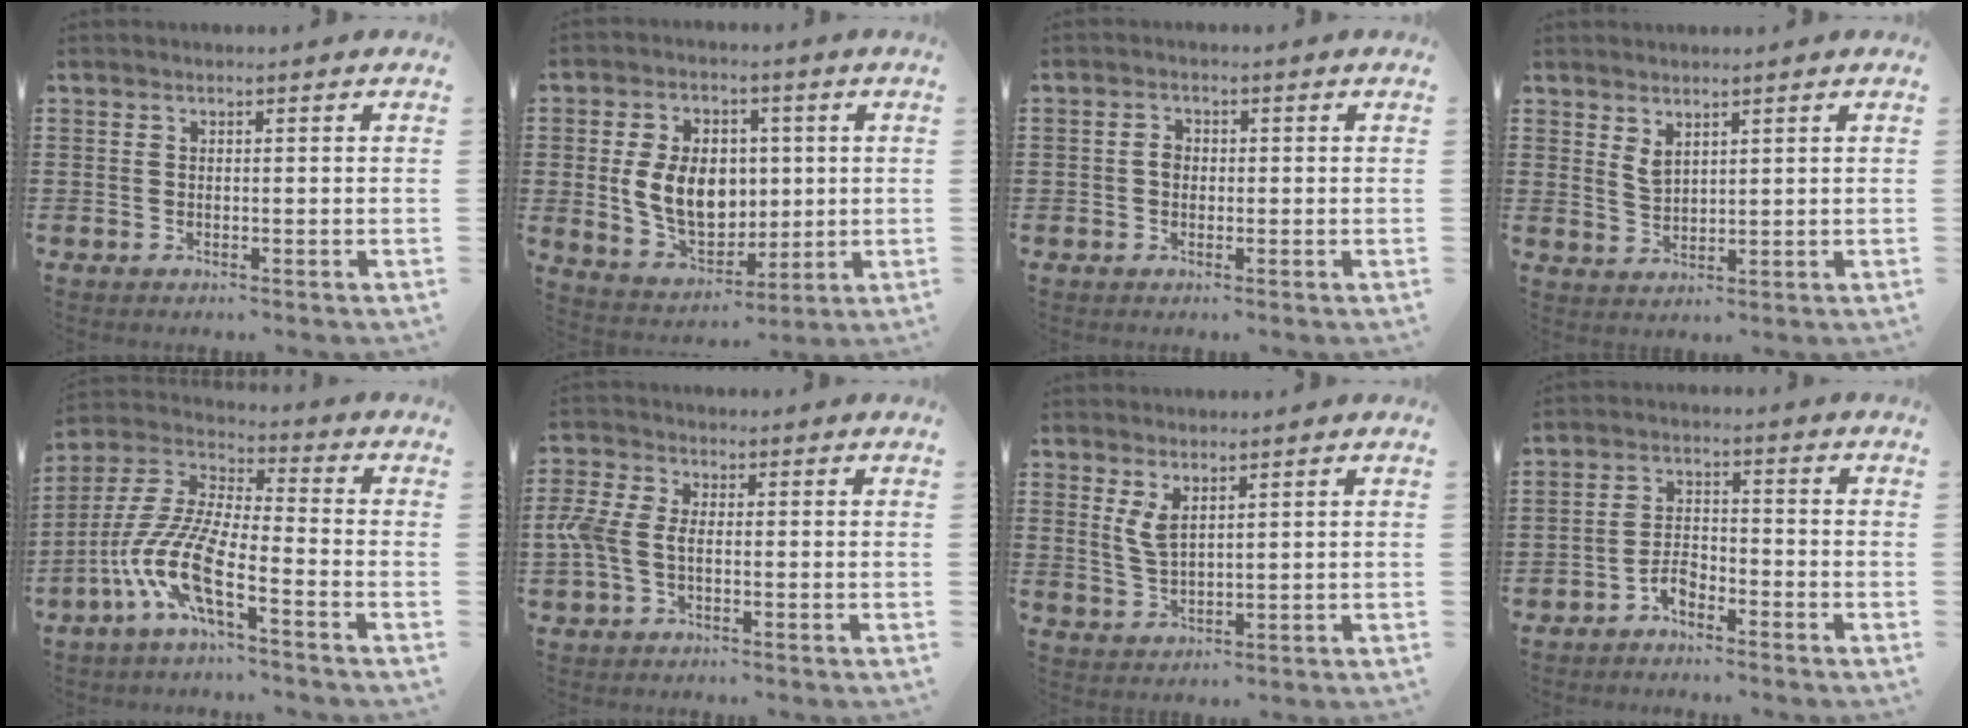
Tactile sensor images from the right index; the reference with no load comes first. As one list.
[{"total": 10.0, "force": [0.6, 7.2, 6.9], "torque": [-0.146, 0.011, 0.008]}, {"total": 1.8, "force": [-0.2, 1.3, 1.2], "torque": [-0.023, 0.007, -0.005]}, {"total": 2.5, "force": [1.8, 1.1, 1.3], "torque": [-0.029, 0.003, 0.034]}, {"total": 10.9, "force": [-6.1, 2.0, 8.8], "torque": [-0.225, -0.023, -0.129]}, {"total": 4.5, "force": [-0.9, 2.6, 3.5], "torque": [-0.110, -0.011, -0.028]}, {"total": 3.4, "force": [1.8, 1.2, 2.6], "torque": [-0.064, 0.000, 0.031]}, {"total": 3.4, "force": [-2.6, 1.5, 1.6], "torque": [-0.033, 0.009, -0.052]}]